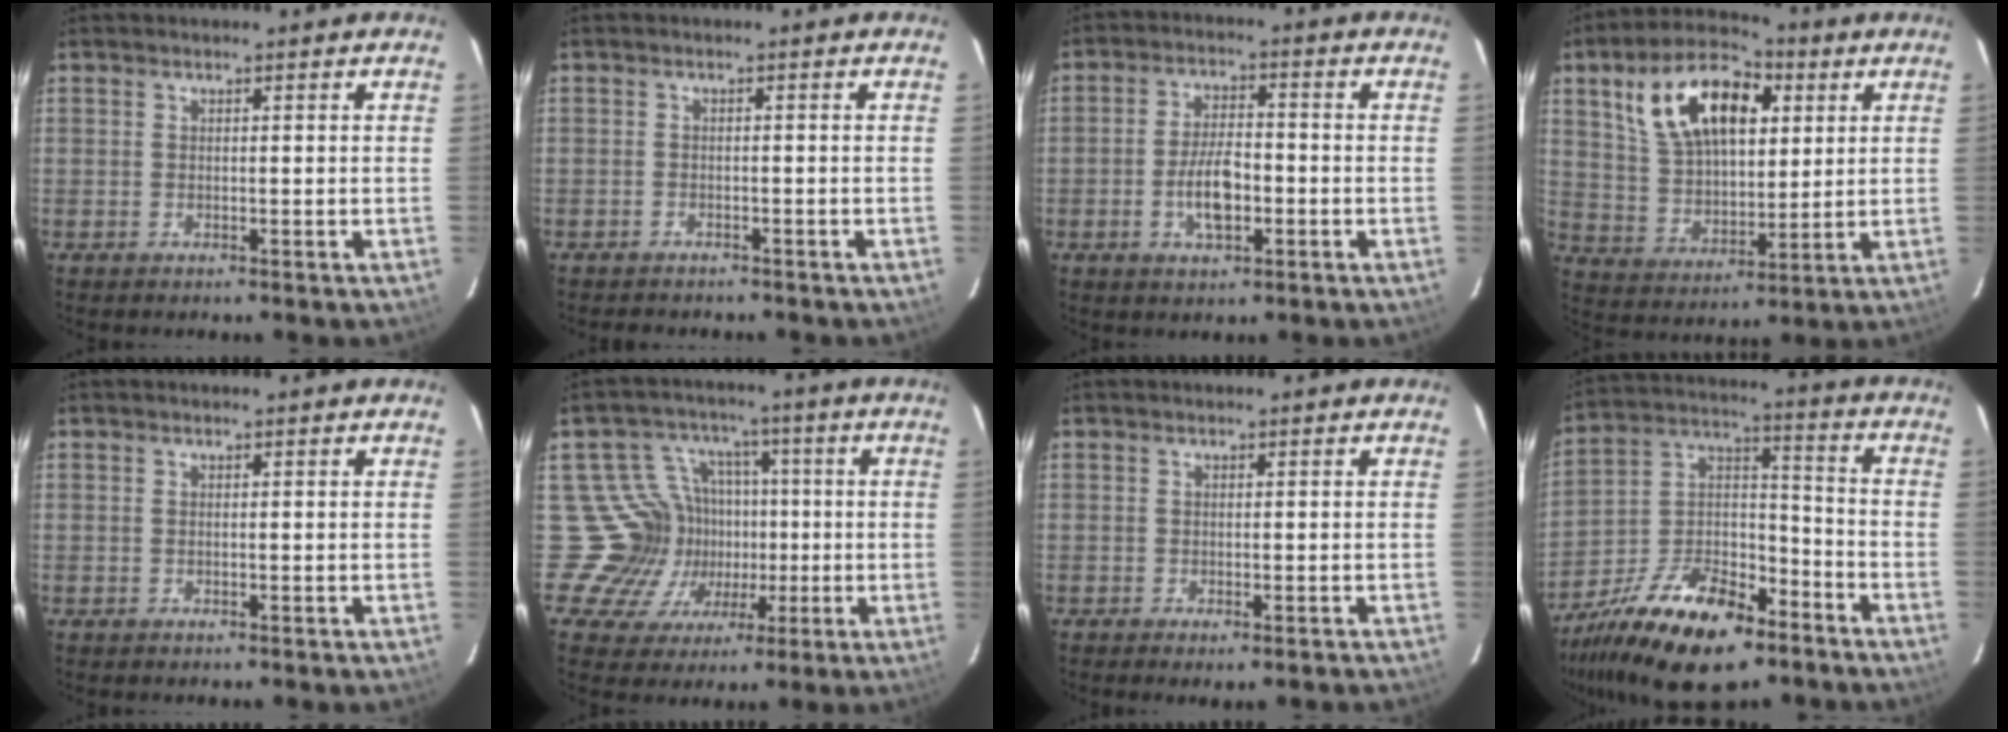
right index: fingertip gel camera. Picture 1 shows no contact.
{"total": 3.0, "force": [-2.8, 1.0, 0.7], "torque": [-0.020, -0.001, -0.040]}
{"total": 7.2, "force": [-2.2, 3.3, 6.0], "torque": [-0.119, 0.006, -0.037]}
{"total": 17.7, "force": [6.8, 9.7, 13.1], "torque": [-0.246, 0.034, 0.128]}
{"total": 0.0}
{"total": 12.0, "force": [-1.5, 11.8, 1.5], "torque": [-0.043, 0.021, -0.017]}
{"total": 2.0, "force": [-1.4, 0.5, 1.4], "torque": [-0.022, -0.007, -0.019]}
{"total": 20.8, "force": [-13.3, 9.8, 12.6], "torque": [-0.253, 0.007, -0.227]}